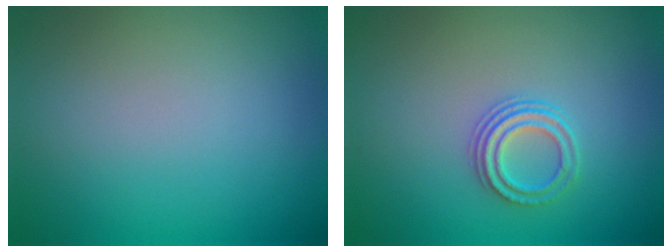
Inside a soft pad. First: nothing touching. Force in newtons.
{"total": 2.5, "press": 2.1, "slide": 1.4}